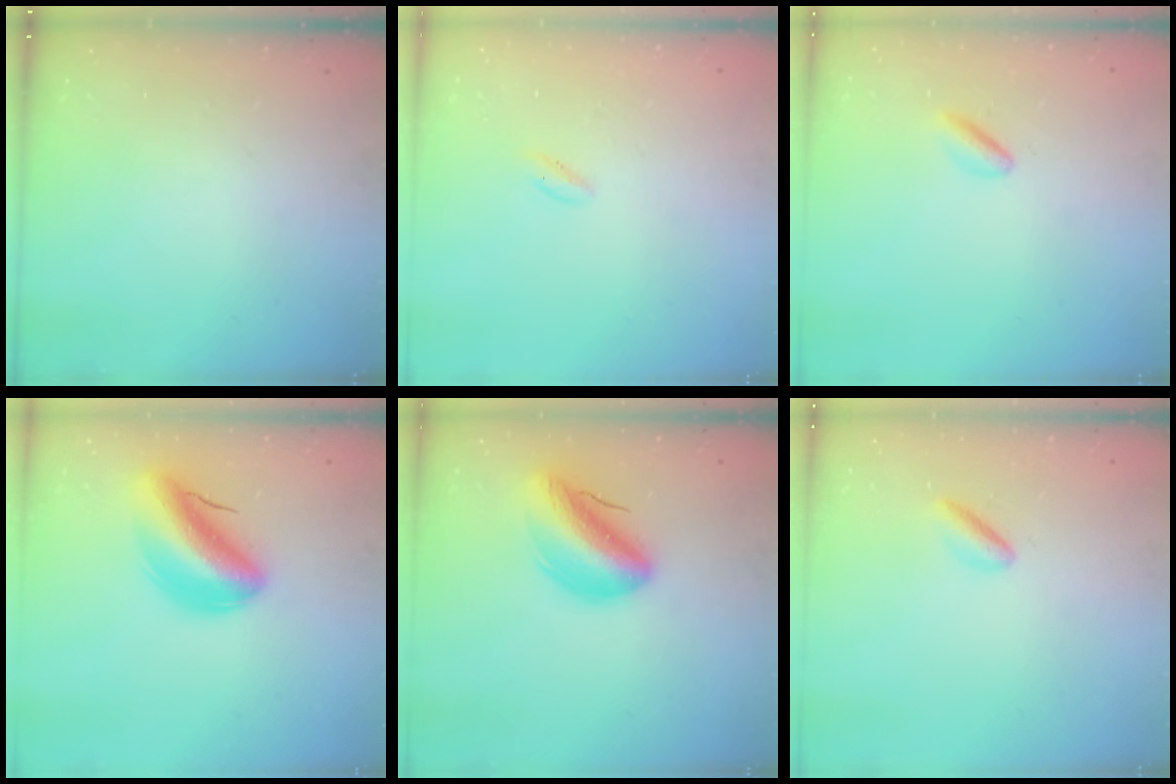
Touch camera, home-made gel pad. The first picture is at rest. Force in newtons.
{"total": 0.6, "press": 0.3, "slide": 0.5}
{"total": 2.5, "press": 2.4, "slide": 0.8}
{"total": 11.1, "press": 10.4, "slide": 3.7}
{"total": 13.3, "press": 12.8, "slide": 3.6}
{"total": 2.5, "press": 2.5, "slide": 0.6}